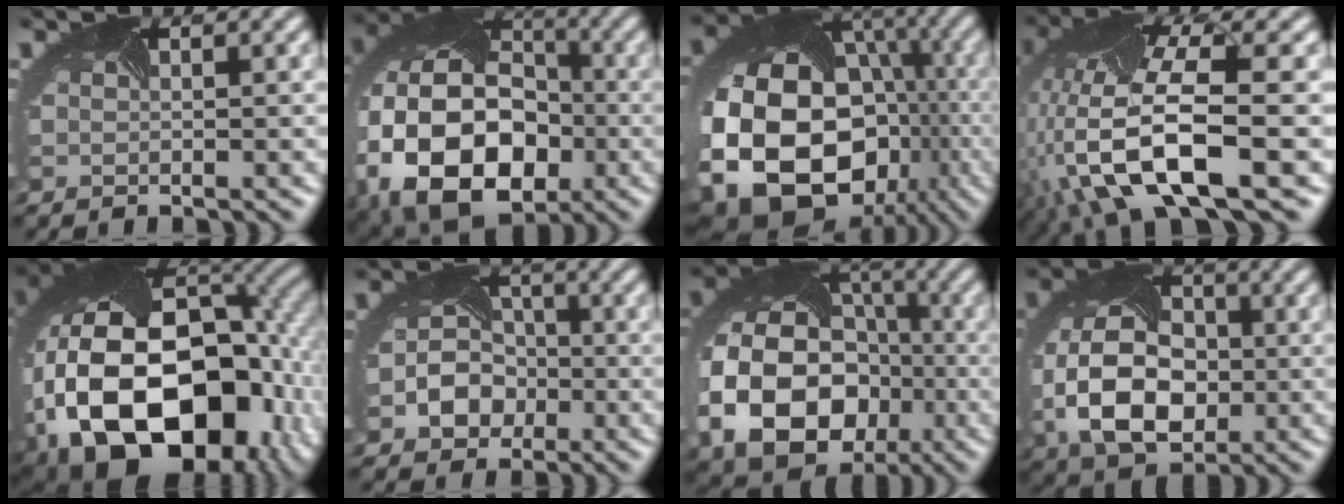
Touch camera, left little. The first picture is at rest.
{"total": 17.5, "force": [-4.5, 12.6, 11.2], "torque": [-0.230, -0.018, -0.069]}
{"total": 19.4, "force": [-5.0, 14.7, 11.6], "torque": [-0.220, -0.047, -0.066]}
{"total": 11.7, "force": [-3.7, 4.6, 10.1], "torque": [-0.221, -0.013, -0.059]}
{"total": 20.7, "force": [-4.0, 13.9, 14.8], "torque": [-0.309, -0.049, -0.035]}
{"total": 3.9, "force": [-1.7, 3.1, 1.5], "torque": [-0.035, -0.011, -0.022]}
{"total": 14.3, "force": [-4.5, 11.1, 7.9], "torque": [-0.188, -0.033, -0.072]}
{"total": 9.5, "force": [-1.9, 6.4, 6.8], "torque": [-0.160, -0.018, -0.030]}